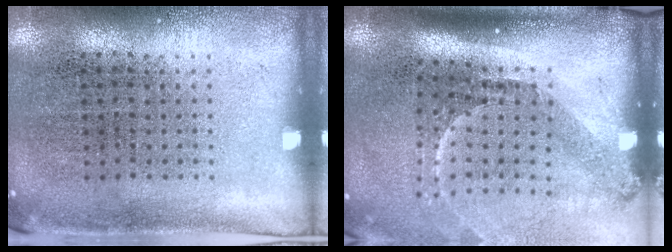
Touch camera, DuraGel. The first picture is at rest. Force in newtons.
{"total": 2.2, "press": 1.6, "slide": 1.6}